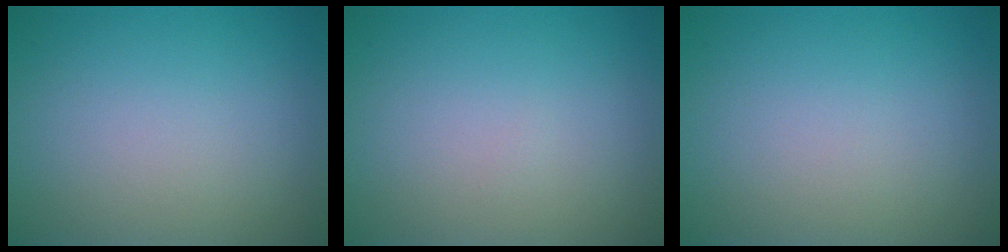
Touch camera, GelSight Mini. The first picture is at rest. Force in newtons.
{"total": 0.0}
{"total": 0.0}